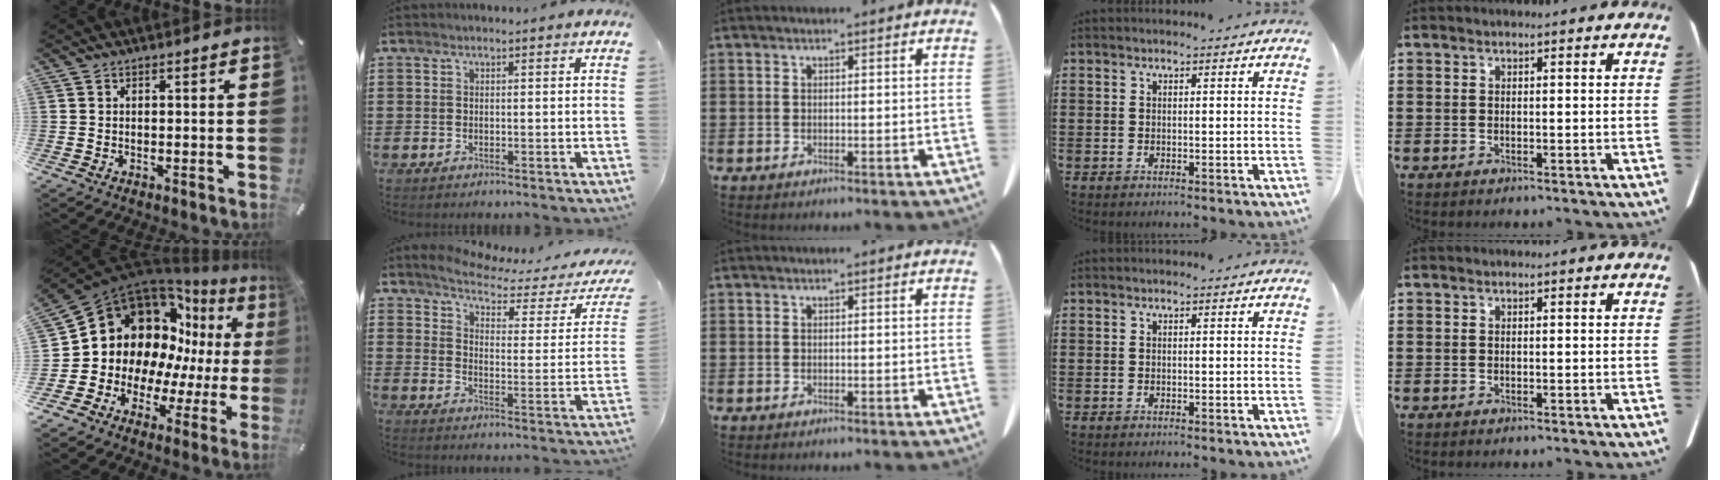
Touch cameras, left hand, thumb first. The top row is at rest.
{"thumb": {"total": 15.9, "force": [5.2, 13.4, 6.8], "torque": [-0.129, -0.069, 0.108]}, "index": {"total": 3.8, "force": [3.2, 0.6, 1.9], "torque": [-0.060, -0.021, 0.045]}}